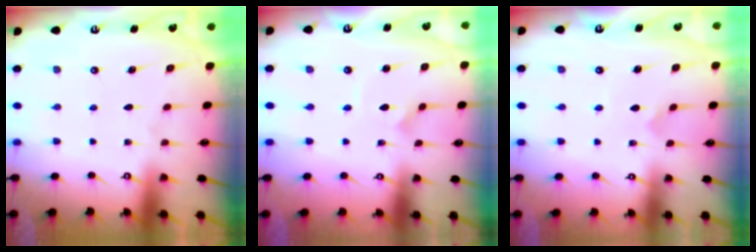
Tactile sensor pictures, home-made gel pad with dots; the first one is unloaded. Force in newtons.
{"total": 2.8, "press": 2.8, "slide": 0.2}
{"total": 2.9, "press": 2.9, "slide": 0.2}